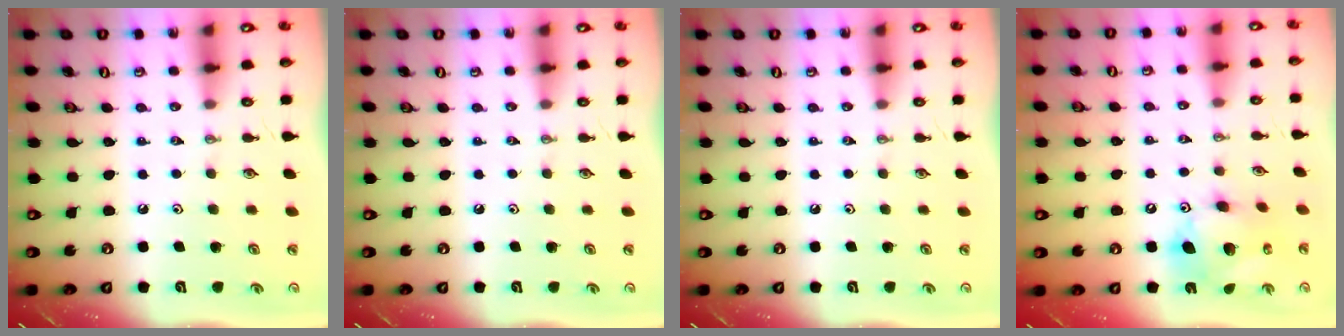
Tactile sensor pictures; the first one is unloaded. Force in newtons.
{"total": 0.0}
{"total": 0.0}
{"total": 13.4, "press": 13.4, "slide": 0.6}